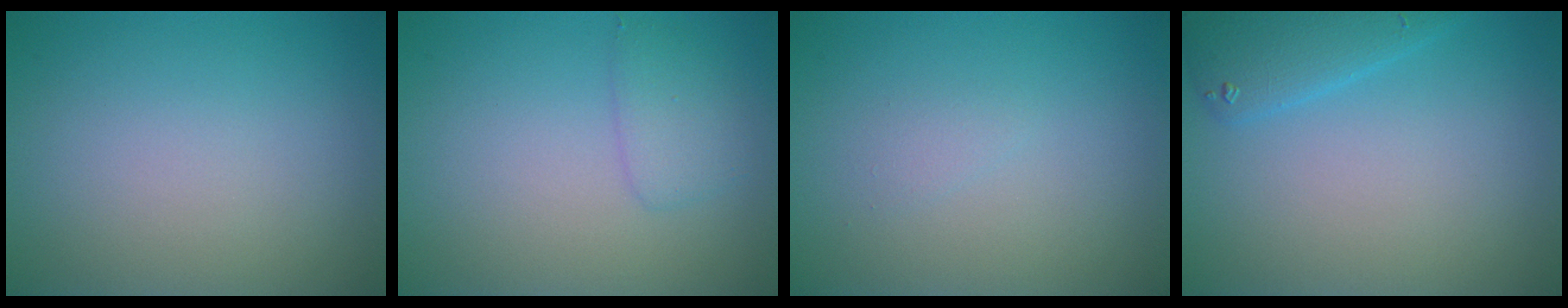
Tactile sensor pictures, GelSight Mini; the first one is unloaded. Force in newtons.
{"total": 1.7, "press": 1.7, "slide": 0.1}
{"total": 0.7, "press": 0.7, "slide": 0.1}
{"total": 2.9, "press": 2.9, "slide": 0.2}